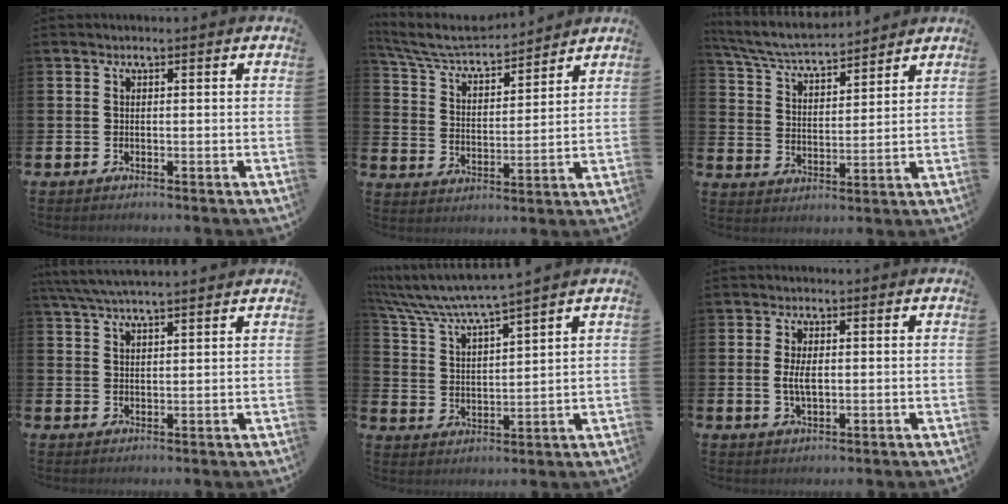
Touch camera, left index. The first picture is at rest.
{"total": 7.1, "force": [6.7, 1.1, 2.1], "torque": [-0.075, -0.048, 0.116]}
{"total": 6.0, "force": [5.8, 0.6, 1.6], "torque": [-0.060, -0.034, 0.100]}
{"total": 5.0, "force": [4.6, 0.3, 1.8], "torque": [-0.055, -0.011, 0.086]}
{"total": 5.9, "force": [5.5, 0.0, 2.1], "torque": [-0.071, -0.037, 0.092]}
{"total": 3.3, "force": [0.1, 1.6, 2.9], "torque": [-0.050, 0.002, -0.001]}